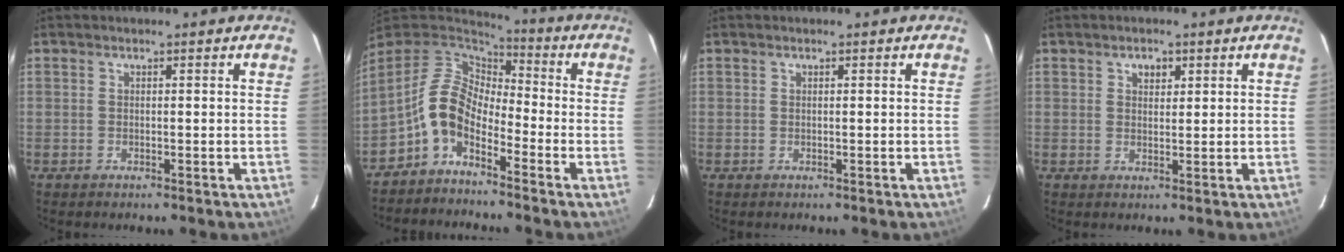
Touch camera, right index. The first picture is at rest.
{"total": 9.2, "force": [-4.5, 5.1, 6.2], "torque": [-0.126, 0.018, -0.102]}
{"total": 0.0}
{"total": 2.1, "force": [1.1, 1.5, 1.0], "torque": [-0.011, 0.007, 0.019]}